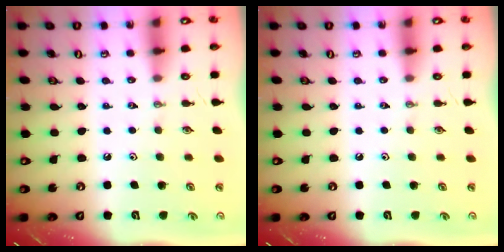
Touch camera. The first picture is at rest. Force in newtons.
{"total": 0.0}